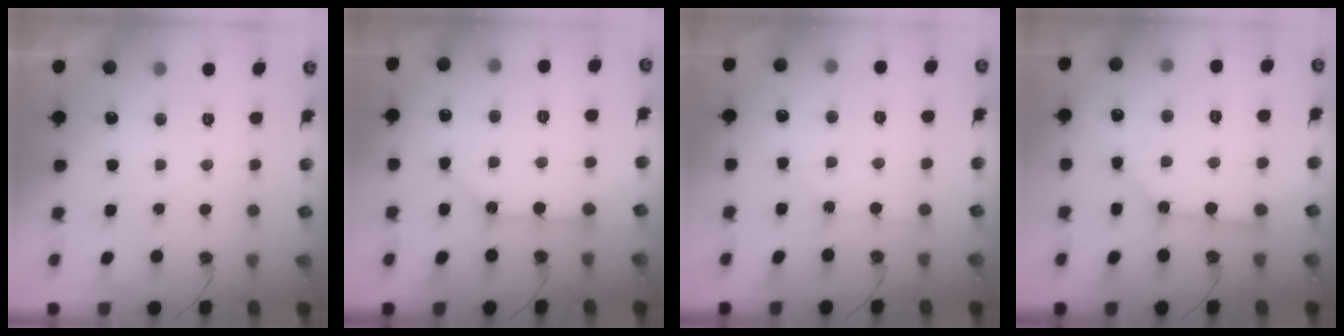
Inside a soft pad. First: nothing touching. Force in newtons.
{"total": 8.8, "press": 8.8, "slide": 0.8}
{"total": 2.8, "press": 2.7, "slide": 0.4}
{"total": 8.1, "press": 8.1, "slide": 0.8}